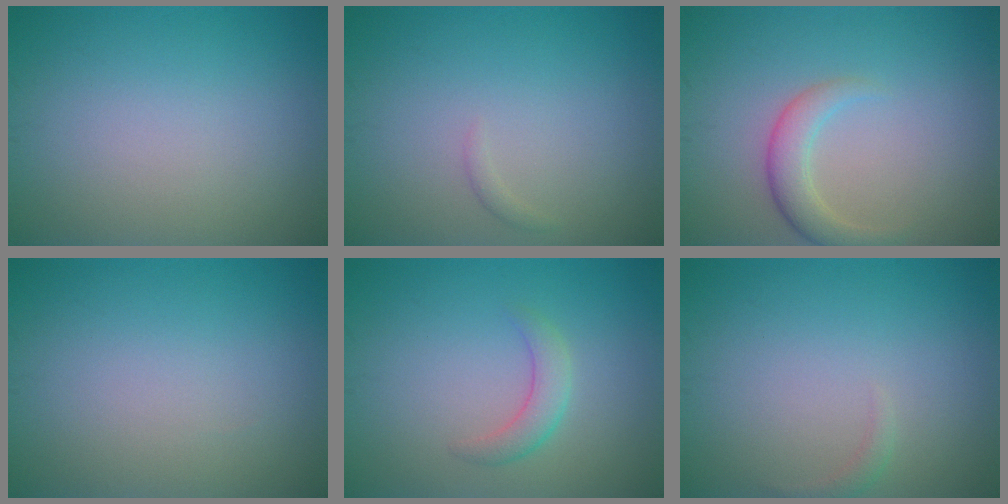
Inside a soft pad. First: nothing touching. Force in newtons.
{"total": 0.6, "press": 0.6, "slide": 0.1}
{"total": 2.8, "press": 2.8, "slide": 0.1}
{"total": 0.0}
{"total": 2.2, "press": 2.2, "slide": 0.2}
{"total": 0.8, "press": 0.7, "slide": 0.1}